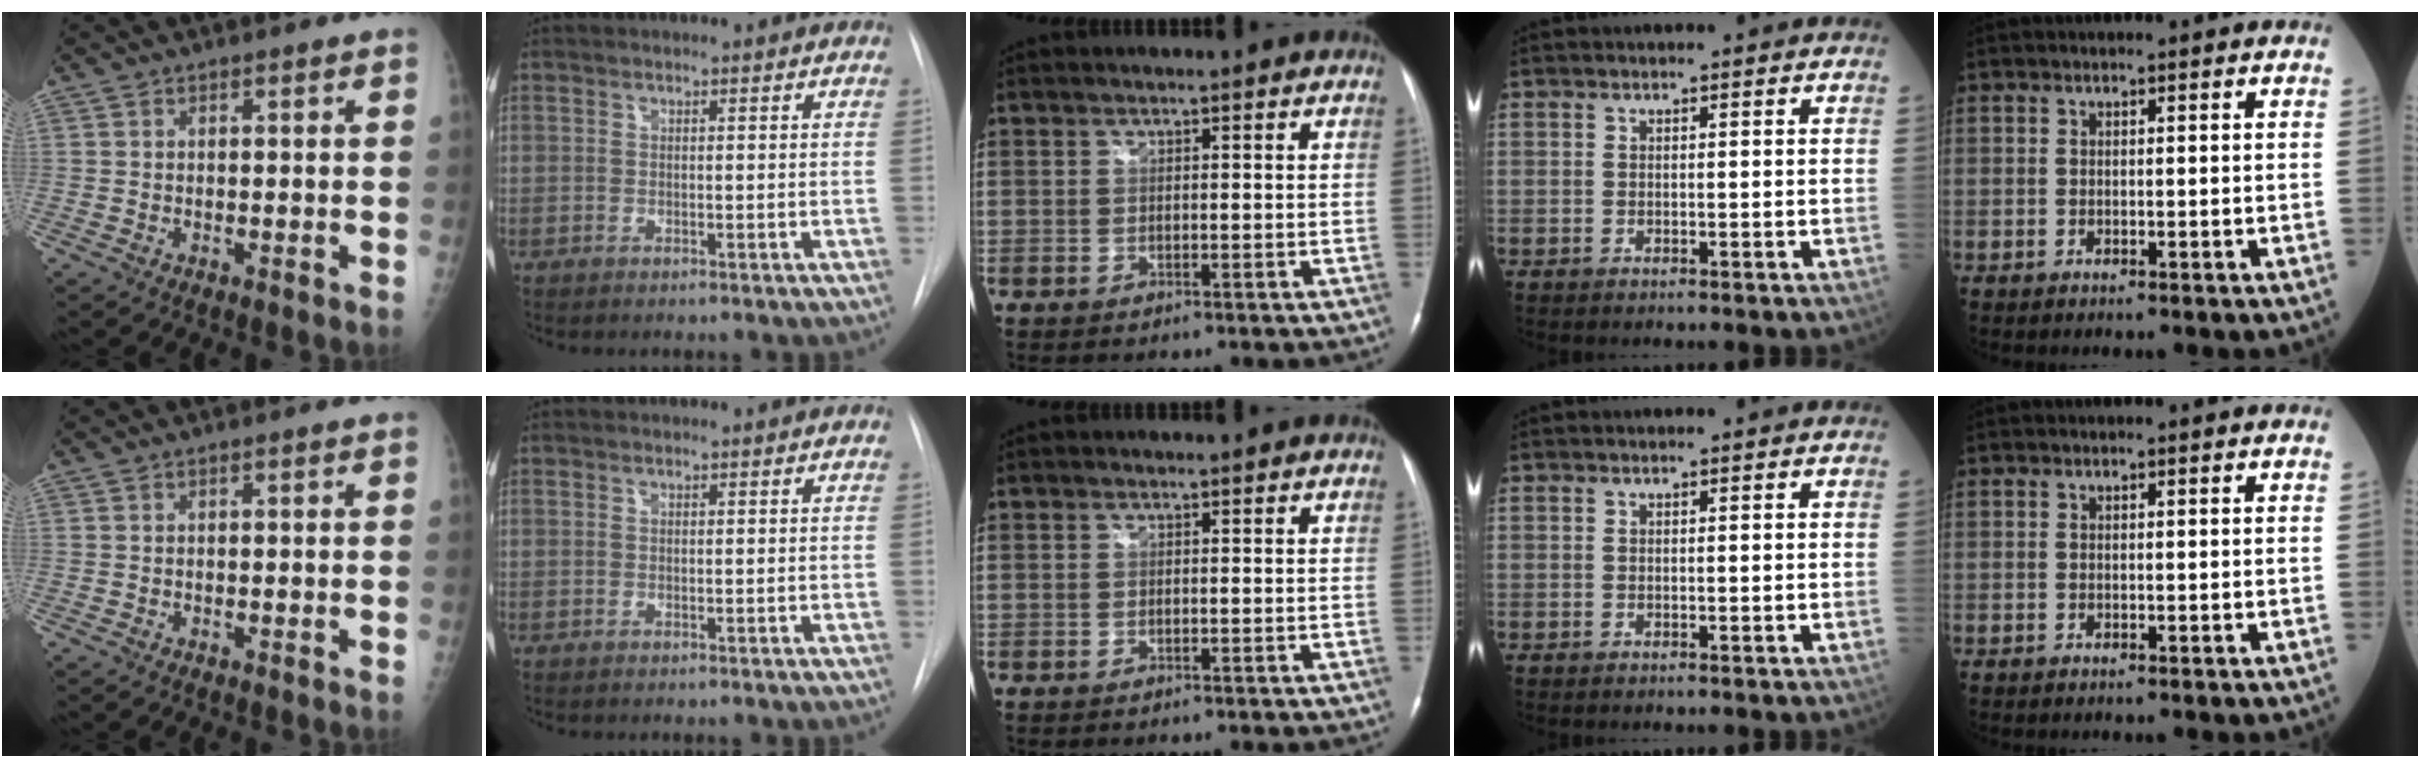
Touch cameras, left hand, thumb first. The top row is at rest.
{}